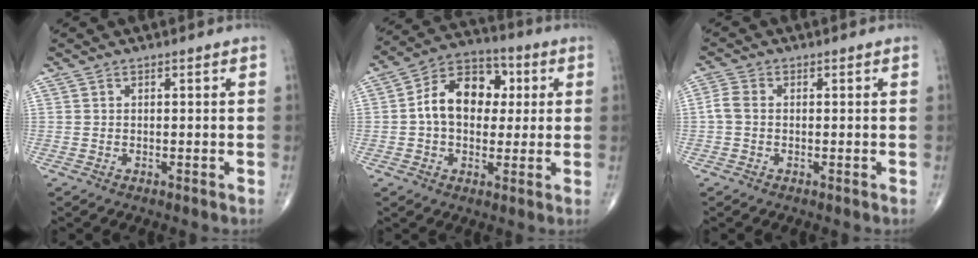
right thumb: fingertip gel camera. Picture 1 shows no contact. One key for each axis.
{"total": 13.2, "fx": 1.4, "fy": 9.4, "fz": 9.1, "tx": -0.120, "ty": 0.026, "tz": 0.014}
{"total": 2.7, "fx": -0.3, "fy": 1.8, "fz": 1.9, "tx": -0.041, "ty": 0.004, "tz": -0.014}